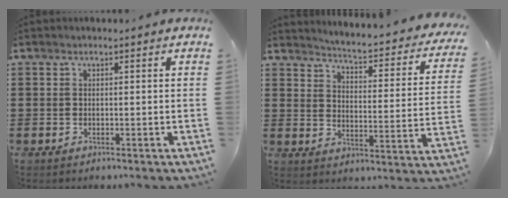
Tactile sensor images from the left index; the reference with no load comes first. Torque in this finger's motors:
{"motor_torque": [1.73, -0.41, 0.13, 0.06]}